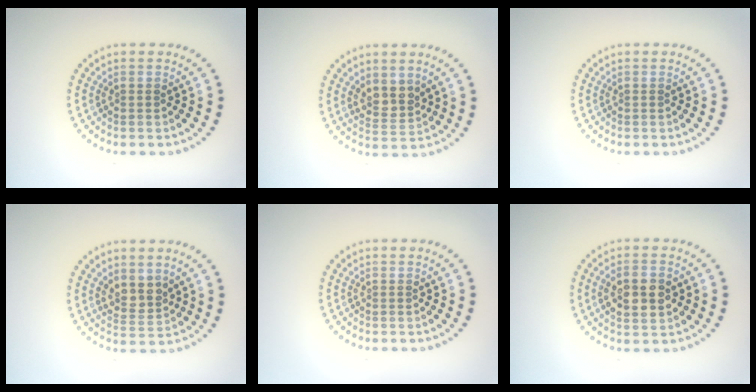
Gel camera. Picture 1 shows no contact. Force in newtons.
{"total": 2.3, "press": 1.9, "slide": 1.3}
{"total": 0.0}
{"total": 2.3, "press": 1.9, "slide": 1.3}
{"total": 0.0}
{"total": 3.7, "press": 3.7, "slide": 0.2}